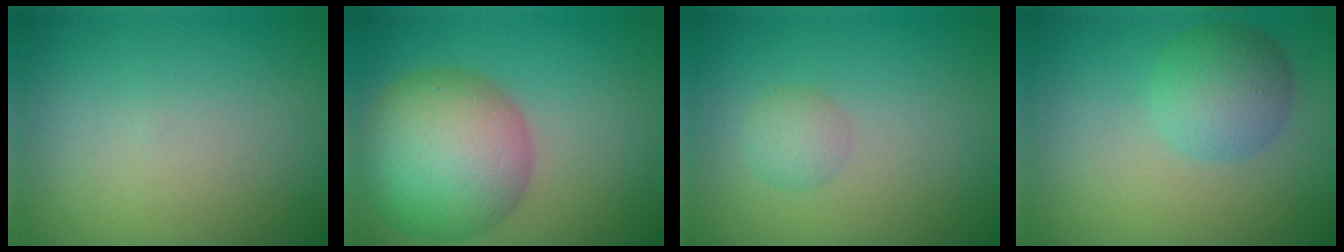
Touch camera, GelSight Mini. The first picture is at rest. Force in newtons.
{"total": 10.3, "press": 10.3, "slide": 0.3}
{"total": 1.6, "press": 1.6, "slide": 0.0}
{"total": 4.0, "press": 4.0, "slide": 0.1}